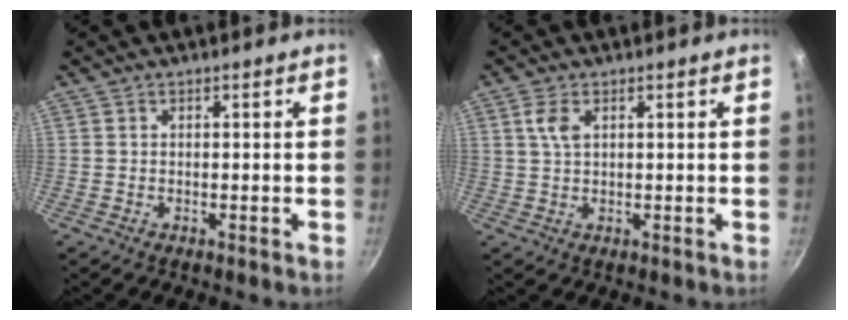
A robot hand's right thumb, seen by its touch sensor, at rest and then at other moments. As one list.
[{"total": 3.3, "force": [1.2, 1.7, 2.6], "torque": [-0.049, -0.003, 0.023]}]